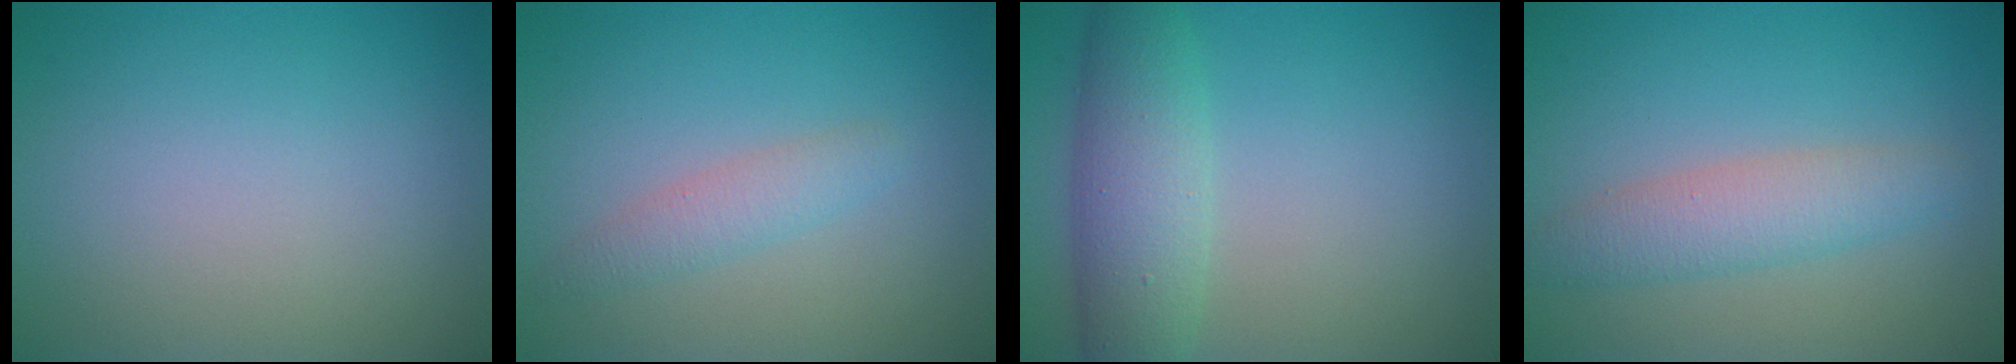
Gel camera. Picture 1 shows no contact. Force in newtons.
{"total": 1.9, "press": 1.9, "slide": 0.1}
{"total": 5.2, "press": 5.2, "slide": 0.1}
{"total": 3.5, "press": 3.5, "slide": 0.0}